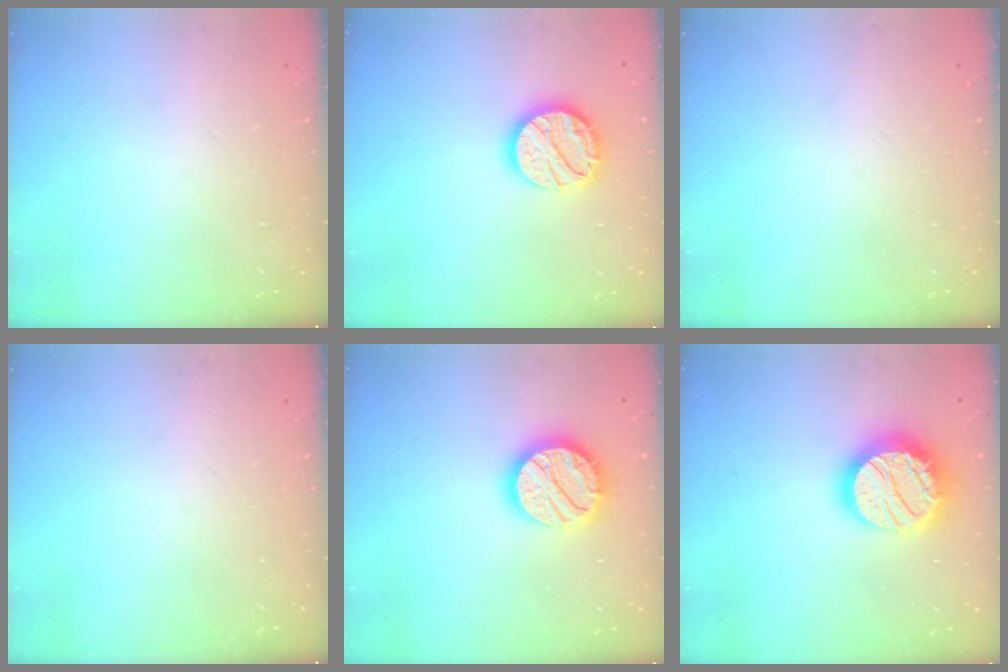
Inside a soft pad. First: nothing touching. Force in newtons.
{"total": 15.0, "press": 15.0, "slide": 1.2}
{"total": 0.0}
{"total": 0.0}
{"total": 17.0, "press": 17.0, "slide": 0.8}
{"total": 21.5, "press": 21.4, "slide": 1.6}